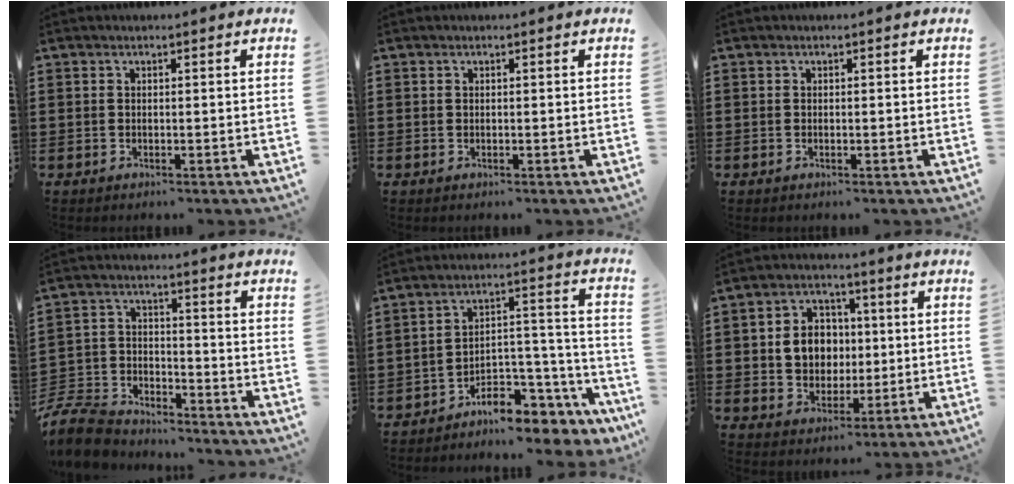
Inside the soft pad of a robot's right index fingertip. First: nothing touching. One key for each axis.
{"total": 0.0}
{"total": 0.0}
{"total": 9.0, "fx": -8.6, "fy": 2.2, "fz": 1.9, "tx": -0.055, "ty": 0.019, "tz": -0.174}
{"total": 6.4, "fx": -5.8, "fy": 2.4, "fz": 1.5, "tx": -0.025, "ty": 0.009, "tz": -0.109}
{"total": 7.2, "fx": 0.3, "fy": 6.2, "fz": 3.5, "tx": -0.072, "ty": 0.015, "tz": 0.003}